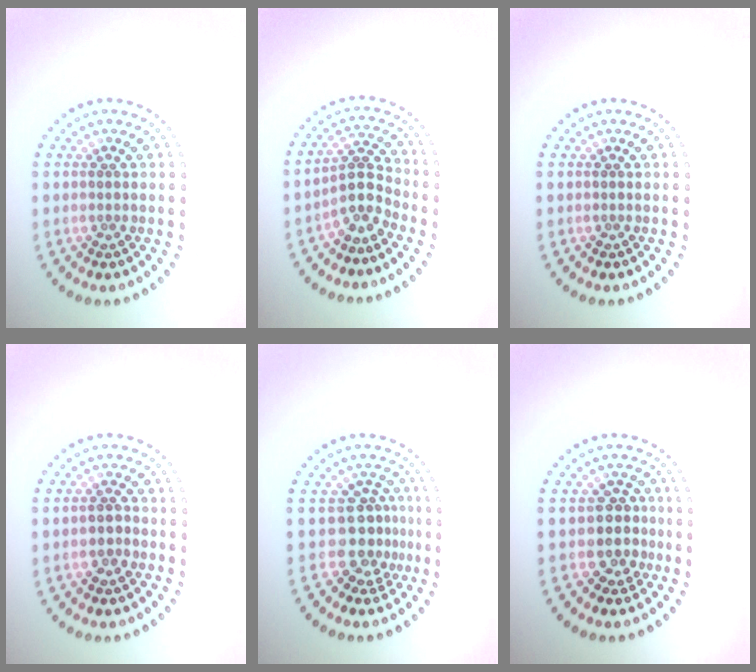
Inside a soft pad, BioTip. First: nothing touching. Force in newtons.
{"total": 2.9, "press": 2.3, "slide": 1.8}
{"total": 0.0}
{"total": 1.3, "press": 1.3, "slide": 0.3}
{"total": 3.2, "press": 2.4, "slide": 2.1}
{"total": 2.8, "press": 2.2, "slide": 1.7}